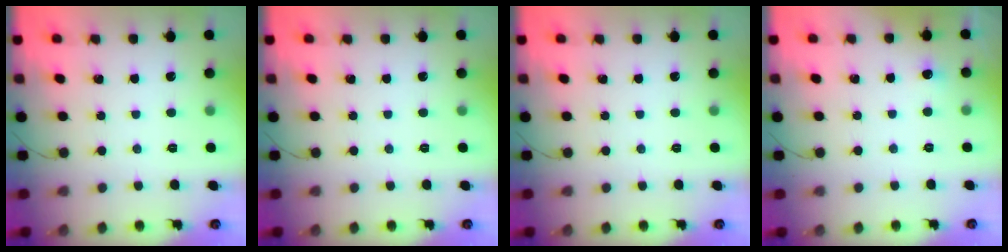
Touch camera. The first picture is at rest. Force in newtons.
{"total": 0.0}
{"total": 0.0}
{"total": 3.2, "press": 2.9, "slide": 1.3}